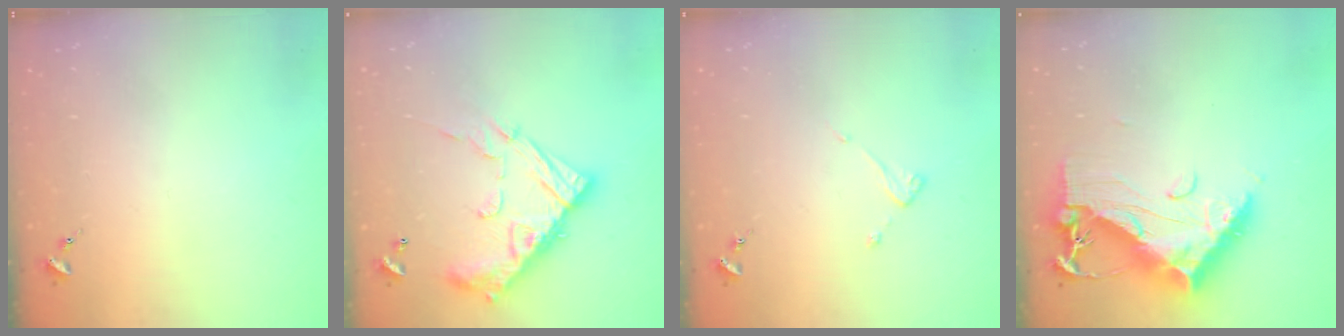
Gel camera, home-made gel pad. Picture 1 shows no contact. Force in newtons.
{"total": 18.0, "press": 18.0, "slide": 1.4}
{"total": 3.6, "press": 3.6, "slide": 0.3}
{"total": 17.0, "press": 17.0, "slide": 1.4}